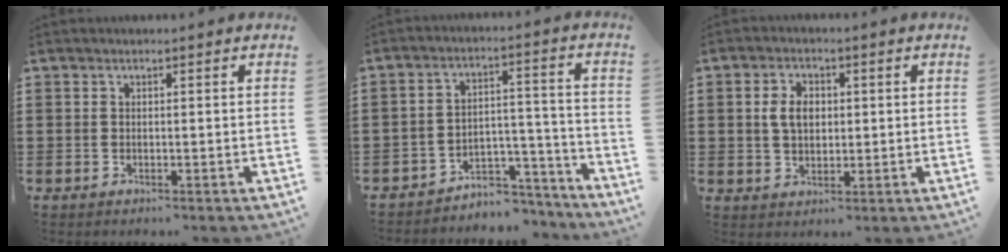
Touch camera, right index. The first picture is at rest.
{"total": 4.8, "force": [-4.3, 2.0, 0.9], "torque": [-0.020, 0.012, -0.088]}
{"total": 4.5, "force": [0.5, 2.9, 3.3], "torque": [-0.071, 0.006, 0.003]}